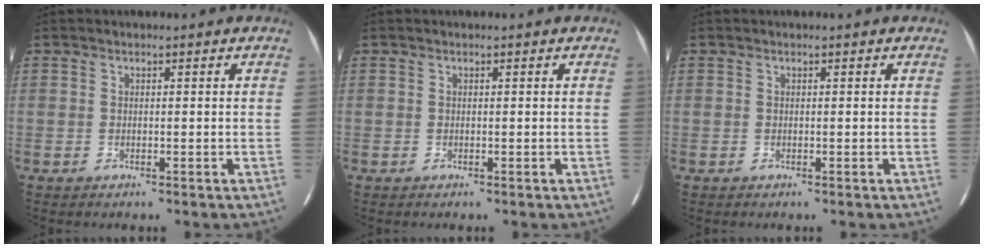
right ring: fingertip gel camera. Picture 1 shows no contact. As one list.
[{"total": 0.0}, {"total": 0.0}]